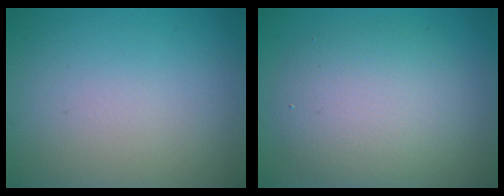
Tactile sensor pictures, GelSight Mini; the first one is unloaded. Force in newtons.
{"total": 5.7, "press": 5.7, "slide": 0.1}